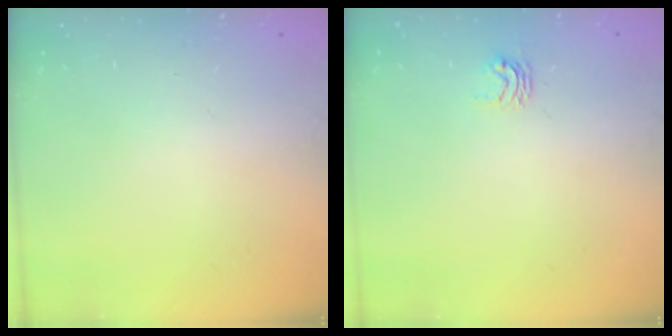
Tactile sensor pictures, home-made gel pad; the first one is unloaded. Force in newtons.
{"total": 3.9, "press": 3.8, "slide": 0.5}